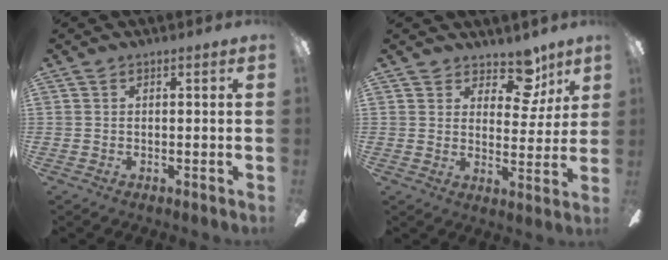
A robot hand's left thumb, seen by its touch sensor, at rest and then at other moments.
{"total": 10.3, "force": [7.2, 5.8, 4.5], "torque": [-0.058, -0.044, 0.130]}